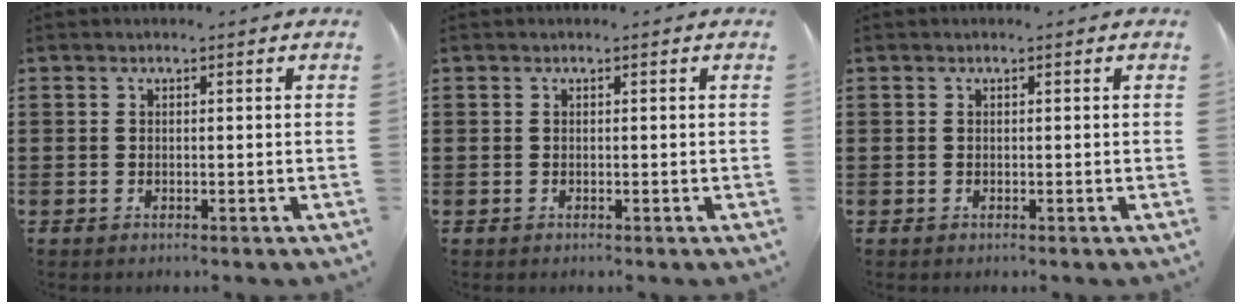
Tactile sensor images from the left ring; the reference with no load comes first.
{"total": 0.0}
{"total": 0.0}